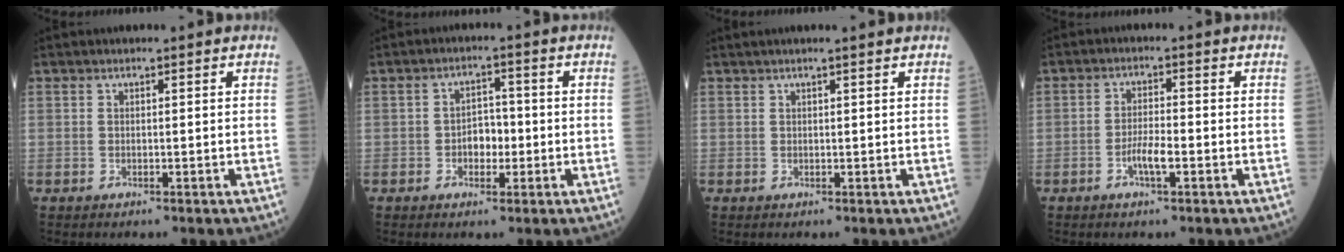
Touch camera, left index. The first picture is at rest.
{"total": 3.6, "force": [-0.8, 2.3, 2.6], "torque": [-0.039, 0.010, -0.016]}
{"total": 2.6, "force": [2.2, -0.5, 1.4], "torque": [-0.017, 0.015, 0.033]}
{"total": 3.4, "force": [-1.5, 0.6, 3.0], "torque": [-0.061, 0.001, -0.029]}